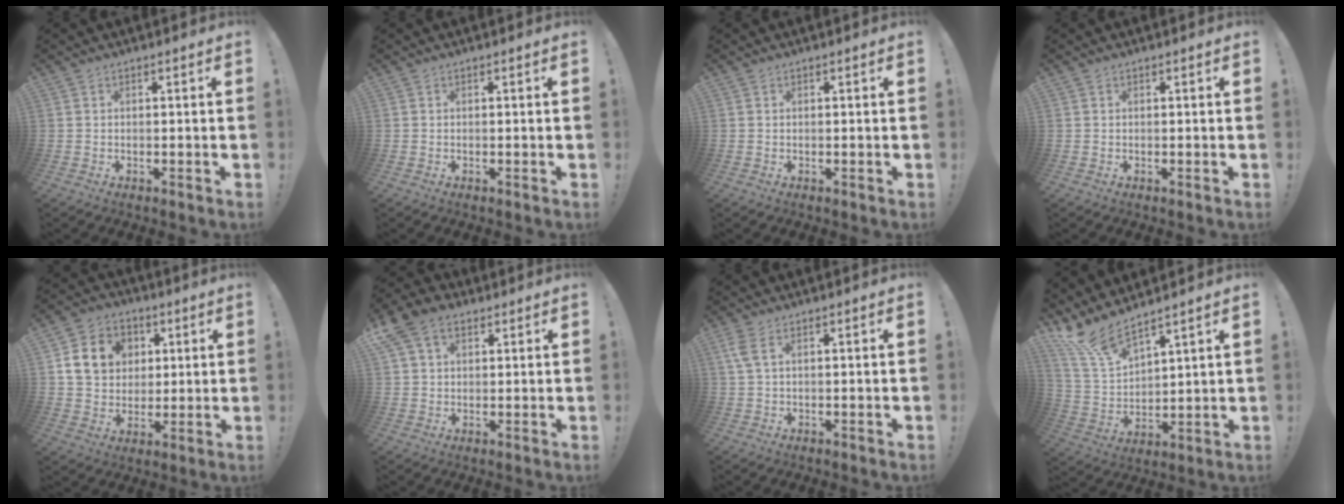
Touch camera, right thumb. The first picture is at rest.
{"total": 0.0}
{"total": 0.0}
{"total": 0.0}
{"total": 13.1, "force": [3.6, 11.0, 6.1], "torque": [-0.086, -0.004, 0.077]}
{"total": 8.8, "force": [4.2, 6.0, 4.9], "torque": [-0.092, 0.000, 0.087]}
{"total": 3.2, "force": [1.4, 0.9, 2.8], "torque": [-0.056, -0.001, 0.026]}
{"total": 11.2, "force": [9.6, 2.8, 5.0], "torque": [-0.119, -0.070, 0.179]}